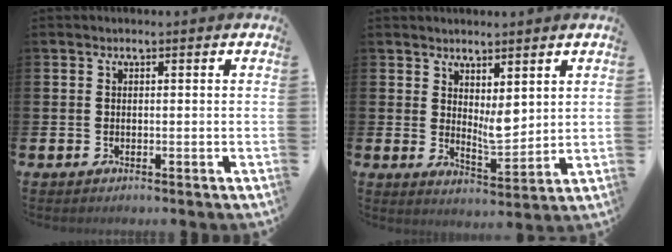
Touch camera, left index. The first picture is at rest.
{"total": 4.5, "force": [2.9, 2.1, 2.8], "torque": [-0.036, -0.029, 0.047]}